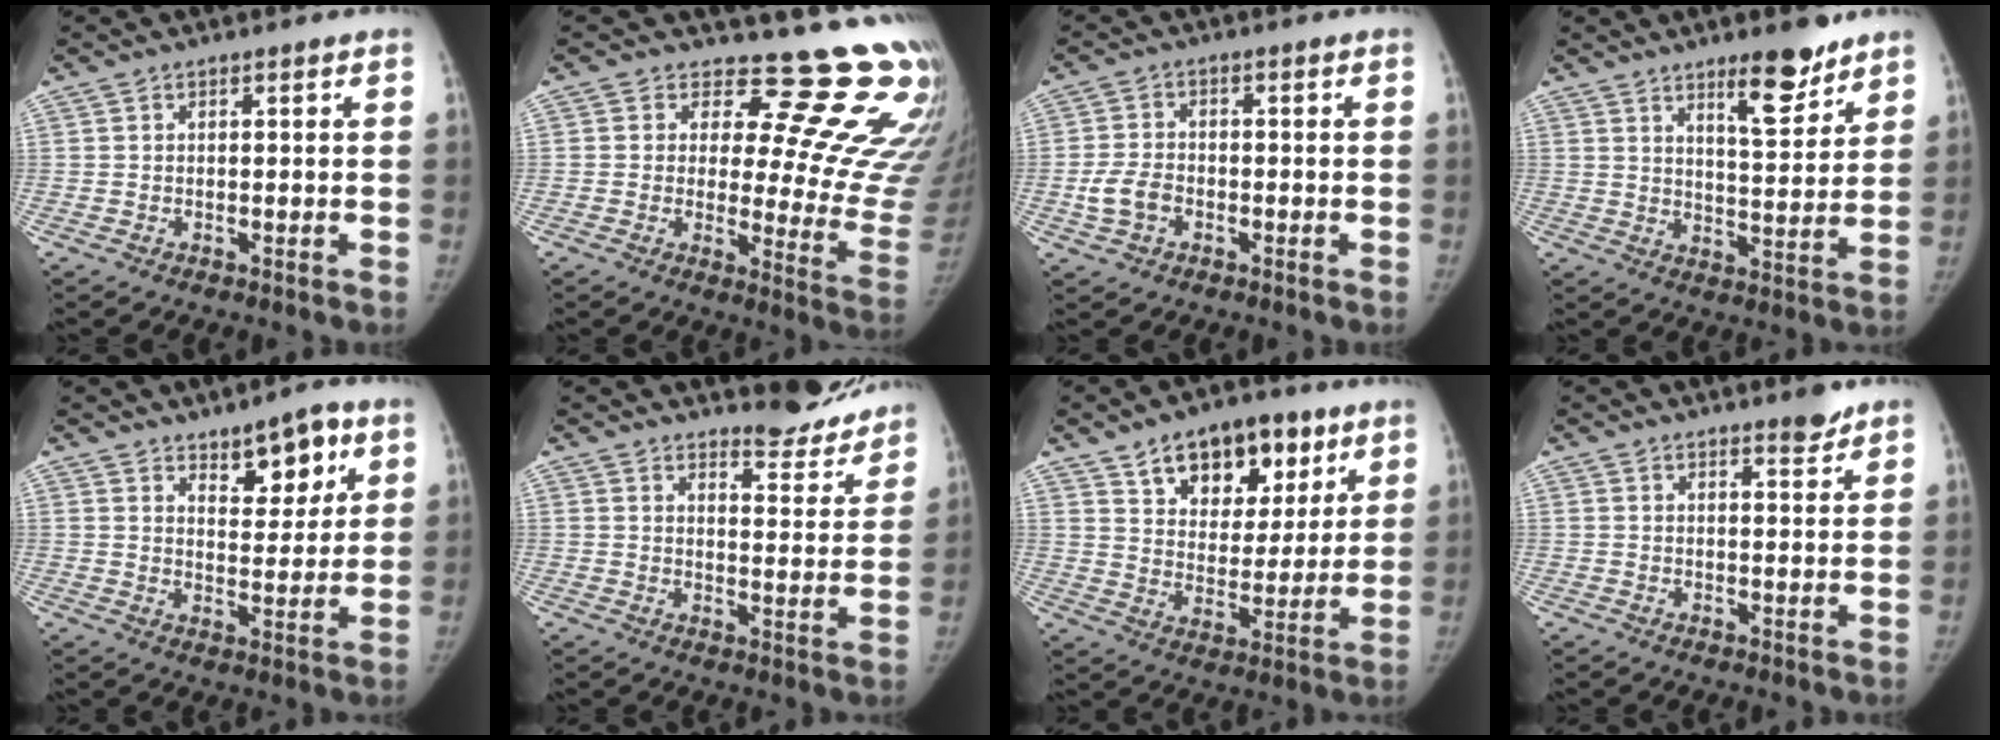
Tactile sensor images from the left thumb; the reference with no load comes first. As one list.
[{"total": 21.6, "force": [16.7, 8.3, 10.9], "torque": [-0.091, -0.135, 0.183]}, {"total": 5.2, "force": [-1.7, 3.7, 3.2], "torque": [-0.061, 0.013, -0.031]}, {"total": 10.4, "force": [7.3, 3.0, 6.8], "torque": [-0.078, -0.055, 0.115]}, {"total": 9.4, "force": [5.4, 4.5, 6.2], "torque": [-0.054, -0.034, 0.083]}, {"total": 9.4, "force": [9.0, 2.4, 1.8], "torque": [0.011, -0.084, 0.113]}, {"total": 16.3, "force": [9.3, 9.9, 9.0], "torque": [-0.079, -0.036, 0.149]}, {"total": 3.1, "force": [2.6, 0.7, 1.5], "torque": [-0.009, -0.022, 0.037]}]